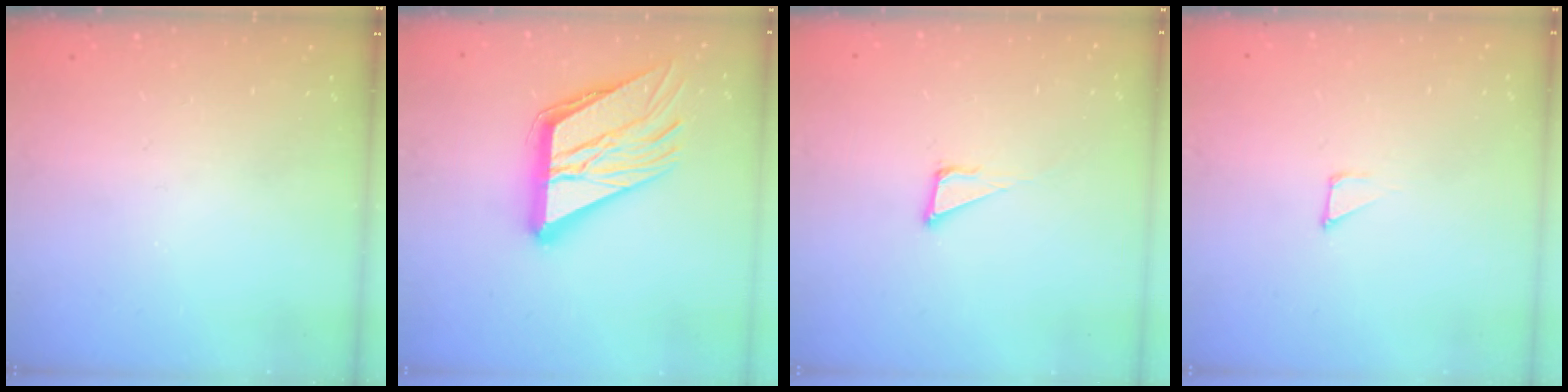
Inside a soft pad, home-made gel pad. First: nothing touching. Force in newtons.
{"total": 21.5, "press": 21.3, "slide": 2.9}
{"total": 3.8, "press": 3.7, "slide": 0.2}
{"total": 1.2, "press": 1.2, "slide": 0.0}